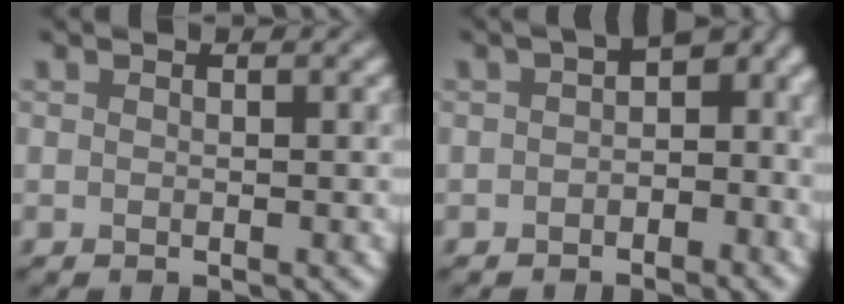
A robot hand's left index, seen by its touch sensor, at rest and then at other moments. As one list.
[{"total": 5.3, "force": [-0.9, 3.1, 4.2], "torque": [-0.041, 0.017, -0.028]}]